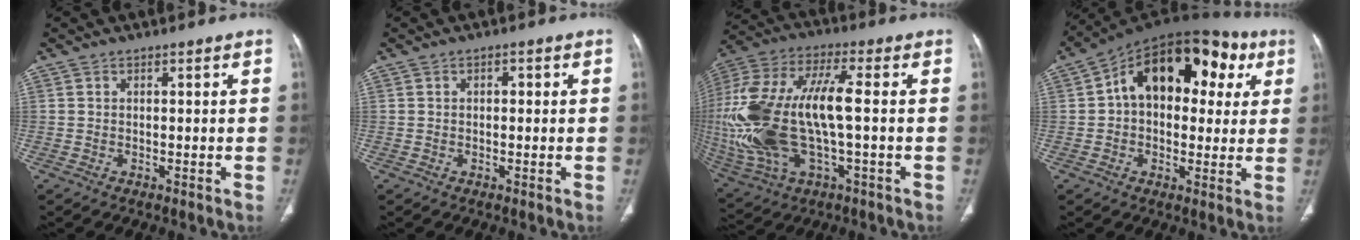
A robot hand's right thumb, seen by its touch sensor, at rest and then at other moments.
{"total": 1.3, "force": [0.3, 0.8, 1.0], "torque": [-0.017, 0.006, 0.005]}
{"total": 27.0, "force": [-1.8, 11.2, 24.5], "torque": [-0.585, 0.008, -0.022]}
{"total": 21.2, "force": [5.8, 13.2, 15.5], "torque": [-0.183, 0.035, 0.077]}